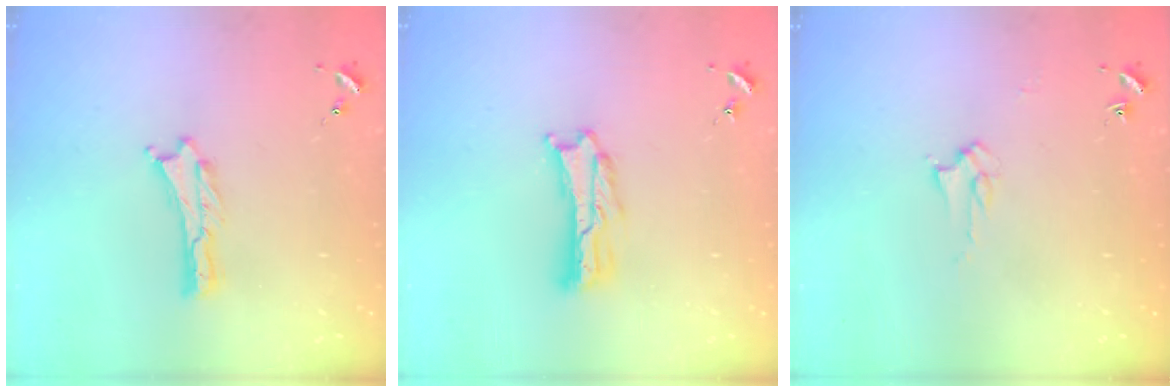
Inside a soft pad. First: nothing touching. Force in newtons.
{"total": 2.8, "press": 2.7, "slide": 0.4}
{"total": 2.8, "press": 2.8, "slide": 0.4}